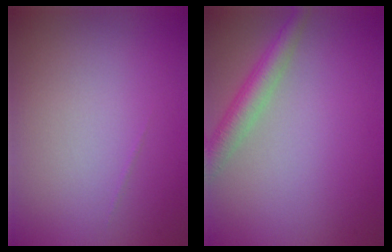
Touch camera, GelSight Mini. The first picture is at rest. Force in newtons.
{"total": 3.2, "press": 3.2, "slide": 0.1}